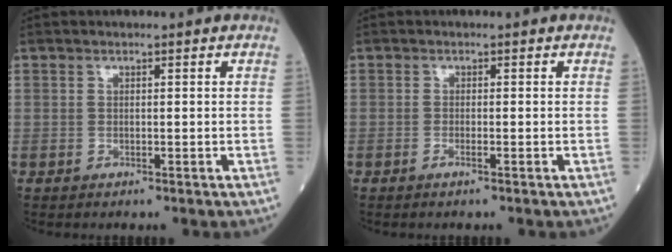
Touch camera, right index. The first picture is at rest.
{"total": 0.8, "force": [-0.4, 0.0, 0.6], "torque": [-0.013, -0.001, -0.008]}